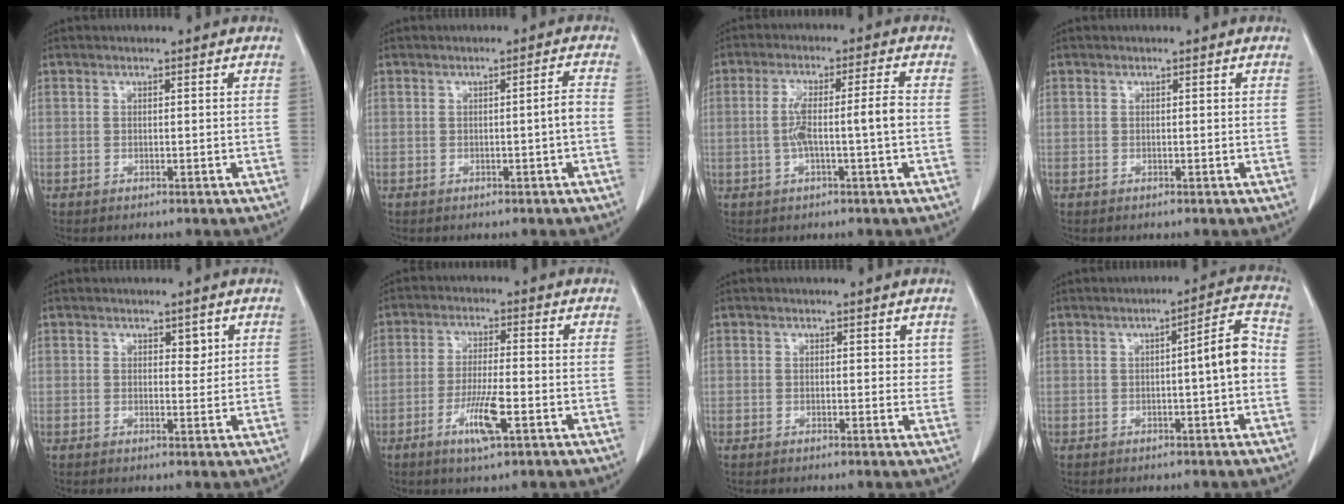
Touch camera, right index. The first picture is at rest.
{"total": 1.9, "force": [-0.6, -0.3, 1.7], "torque": [-0.023, 0.001, -0.009]}
{"total": 6.5, "force": [-0.8, 0.1, 6.4], "torque": [-0.123, 0.018, -0.011]}
{"total": 0.0}
{"total": 1.8, "force": [0.9, 1.0, 1.1], "torque": [-0.010, -0.004, 0.013]}
{"total": 6.8, "force": [-3.0, 0.6, 6.1], "torque": [-0.117, -0.010, -0.053]}
{"total": 1.8, "force": [0.8, 1.3, 0.9], "torque": [0.000, -0.001, 0.009]}
{"total": 5.9, "force": [-0.6, 0.2, 5.9], "torque": [-0.079, 0.014, -0.011]}